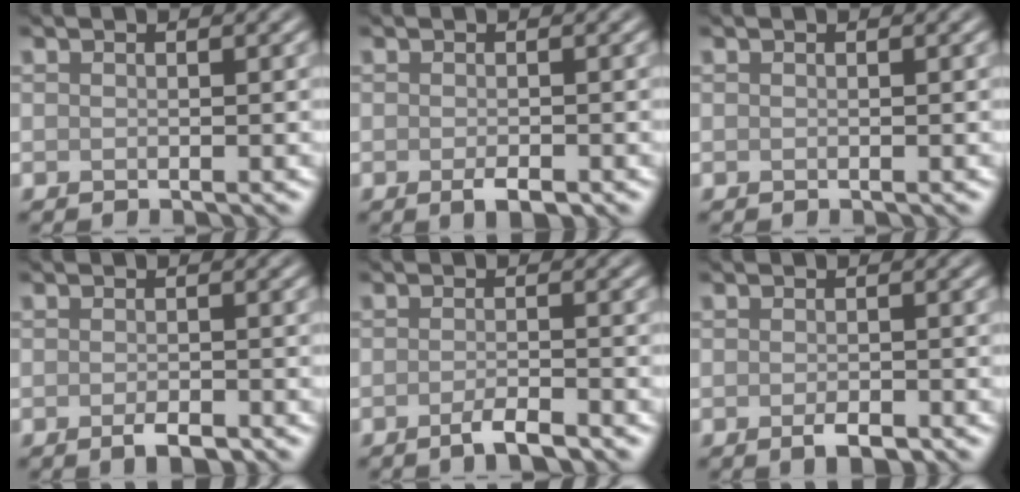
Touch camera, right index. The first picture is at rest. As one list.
[{"total": 1.6, "force": [-0.8, 0.5, 1.3], "torque": [-0.021, -0.004, -0.012]}, {"total": 0.0}, {"total": 1.7, "force": [-1.0, 0.6, 1.2], "torque": [-0.019, -0.003, -0.015]}, {"total": 2.2, "force": [-1.4, 0.4, 1.6], "torque": [-0.025, 0.002, -0.030]}, {"total": 1.6, "force": [-0.9, 0.6, 1.2], "torque": [-0.020, -0.004, -0.014]}]